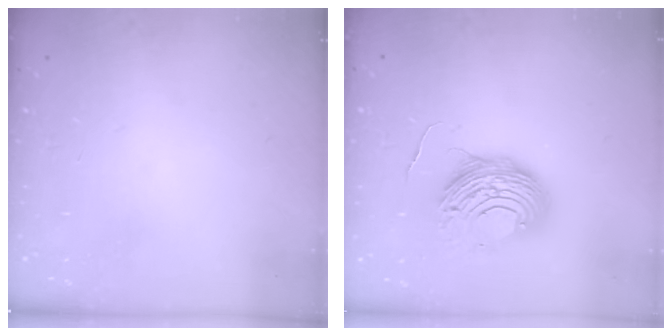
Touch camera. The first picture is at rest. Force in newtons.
{"total": 12.2, "press": 12.2, "slide": 1.4}